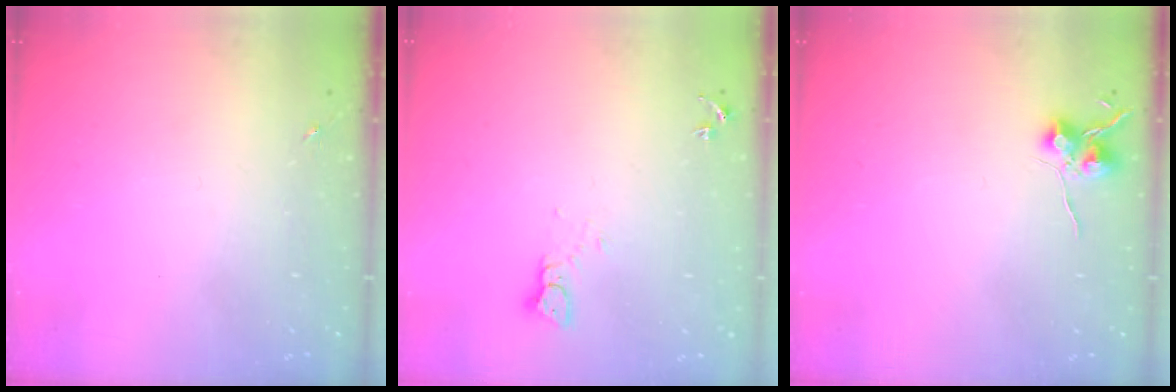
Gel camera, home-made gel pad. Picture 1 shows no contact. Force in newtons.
{"total": 3.2, "press": 3.2, "slide": 0.4}
{"total": 6.9, "press": 6.9, "slide": 0.6}